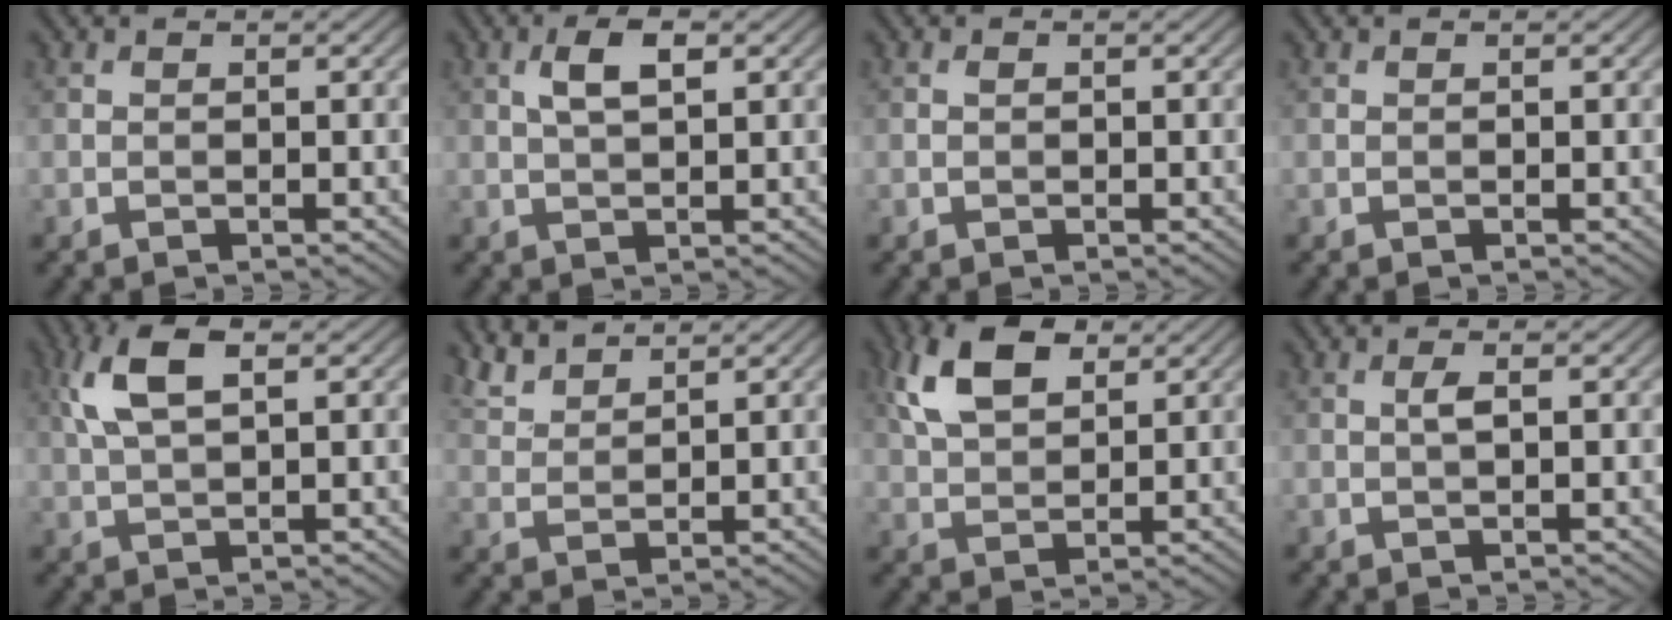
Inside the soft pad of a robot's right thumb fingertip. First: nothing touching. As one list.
[{"total": 3.7, "force": [1.2, 1.4, 3.2], "torque": [-0.068, 0.006, 0.024]}, {"total": 0.6, "force": [0.0, 0.4, 0.4], "torque": [-0.006, 0.001, 0.001]}, {"total": 0.0}, {"total": 6.5, "force": [2.2, 2.7, 5.5], "torque": [-0.129, 0.013, 0.042]}, {"total": 4.0, "force": [3.6, 0.9, 1.5], "torque": [-0.042, 0.003, 0.081]}, {"total": 8.8, "force": [4.1, 4.7, 6.2], "torque": [-0.143, 0.014, 0.079]}, {"total": 1.4, "force": [0.2, 0.3, 1.3], "torque": [-0.028, 0.003, 0.003]}]